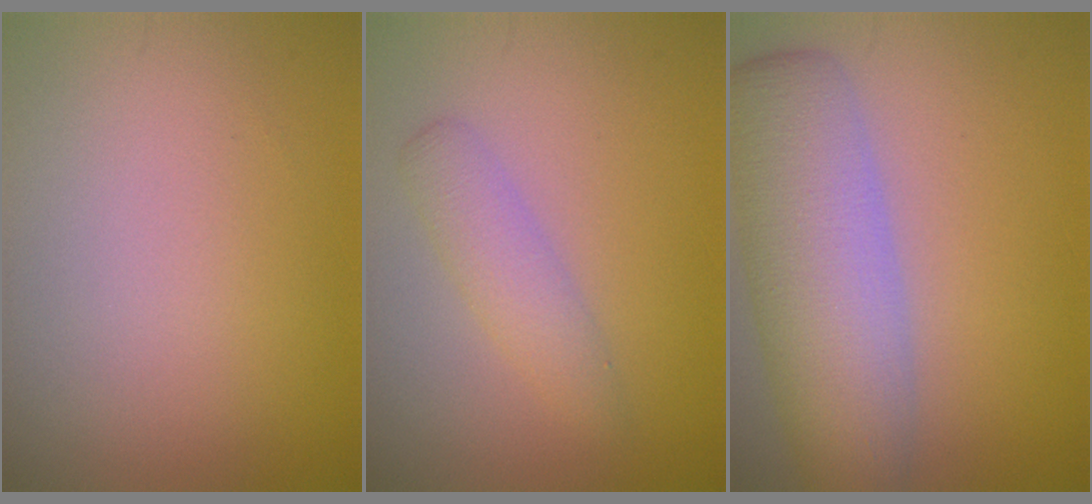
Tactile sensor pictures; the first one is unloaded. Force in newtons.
{"total": 2.4, "press": 2.4, "slide": 0.1}
{"total": 8.3, "press": 8.3, "slide": 0.2}